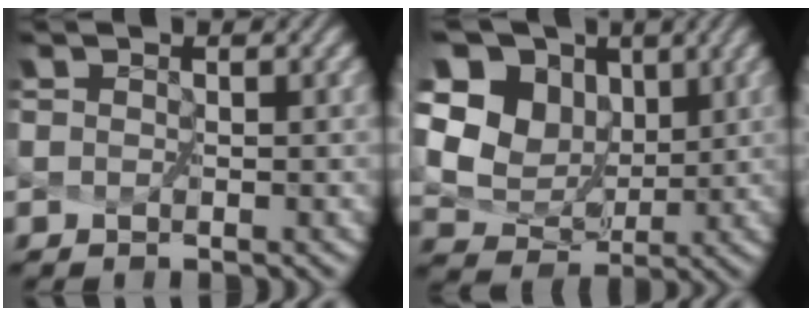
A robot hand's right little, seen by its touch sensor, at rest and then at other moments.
{"total": 10.1, "force": [4.5, 7.8, 4.5], "torque": [-0.140, 0.031, 0.089]}